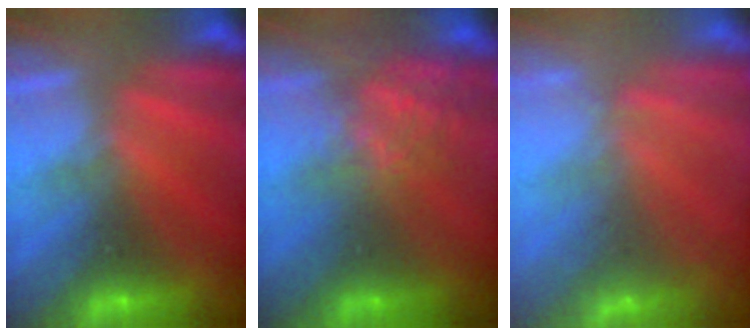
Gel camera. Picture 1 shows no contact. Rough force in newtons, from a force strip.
{"total": 4.7}
{"total": 8.8}